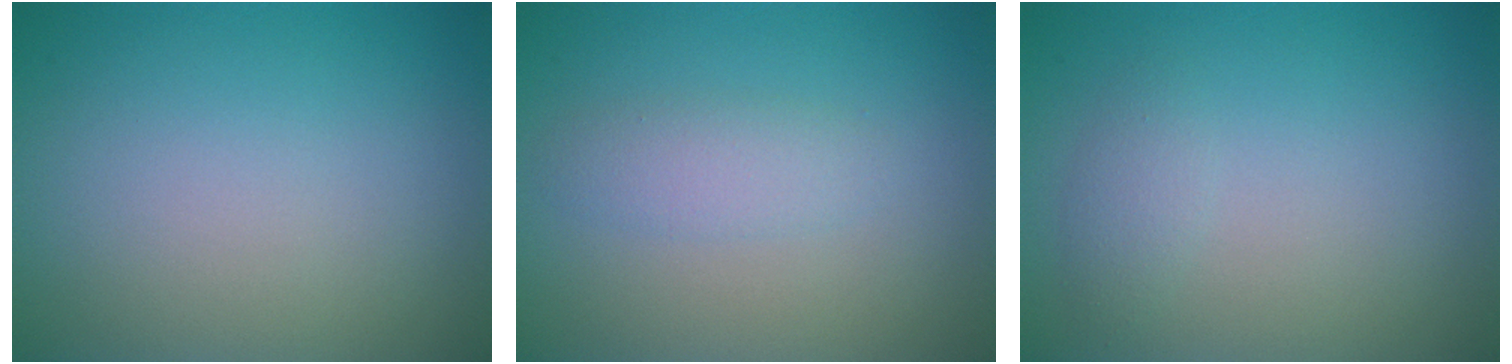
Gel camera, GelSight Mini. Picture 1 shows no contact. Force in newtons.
{"total": 1.8, "press": 1.8, "slide": 0.1}
{"total": 1.1, "press": 1.1, "slide": 0.1}